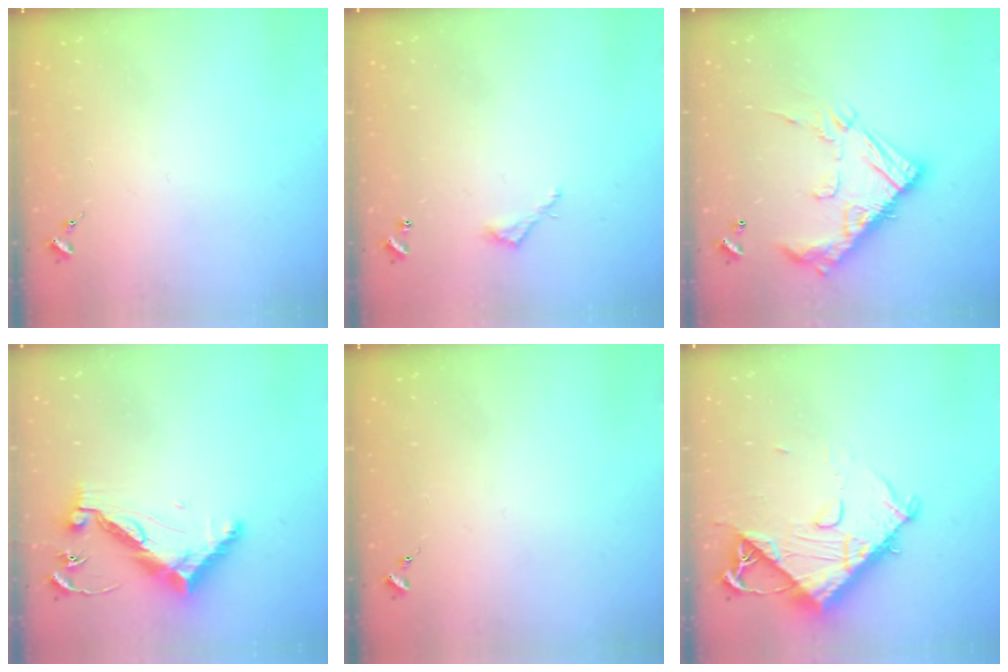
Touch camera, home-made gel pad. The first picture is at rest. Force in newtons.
{"total": 3.9, "press": 3.9, "slide": 0.3}
{"total": 20.8, "press": 20.8, "slide": 0.6}
{"total": 12.7, "press": 12.7, "slide": 0.5}
{"total": 0.0}
{"total": 12.5, "press": 12.5, "slide": 1.3}